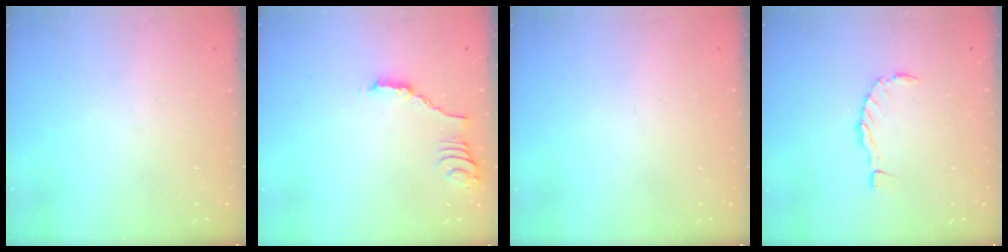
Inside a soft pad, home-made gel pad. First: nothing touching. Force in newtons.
{"total": 2.0, "press": 2.0, "slide": 0.5}
{"total": 0.0}
{"total": 0.0}